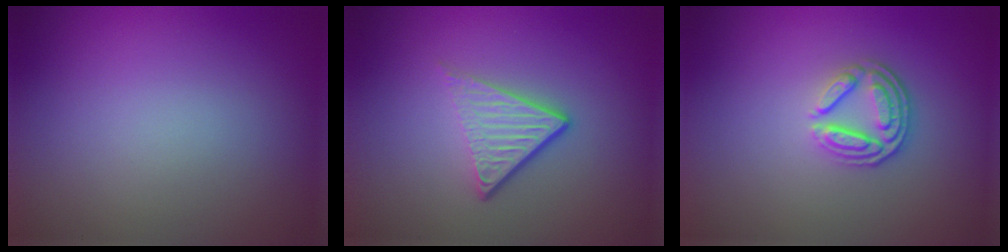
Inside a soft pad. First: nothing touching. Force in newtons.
{"total": 3.7, "press": 2.4, "slide": 2.8}
{"total": 3.7, "press": 2.7, "slide": 2.4}